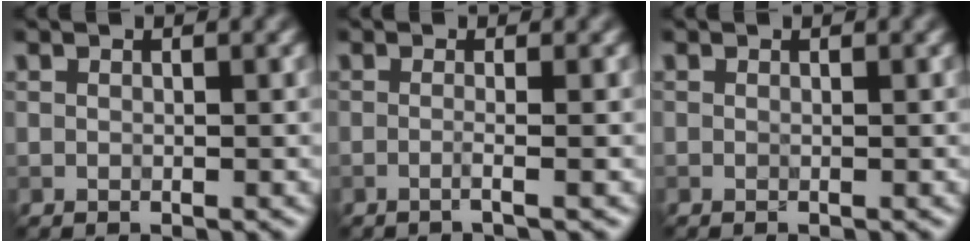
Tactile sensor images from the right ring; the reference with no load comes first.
{"total": 1.5, "force": [-0.4, 0.4, 1.4], "torque": [-0.015, -0.007, -0.023]}
{"total": 0.0}